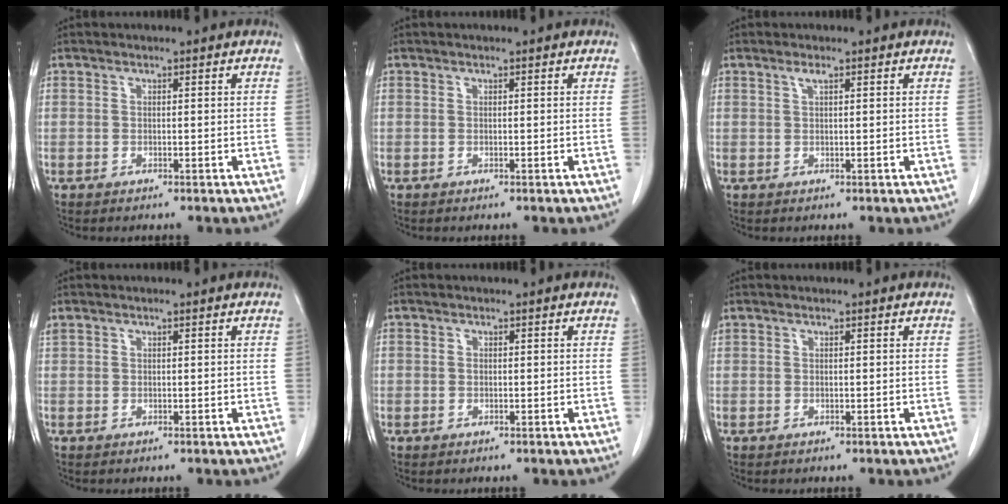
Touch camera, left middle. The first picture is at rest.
{"total": 0.0}
{"total": 1.0, "force": [0.6, 0.0, 0.8], "torque": [-0.020, 0.001, 0.011]}
{"total": 0.8, "force": [0.6, 0.4, 0.4], "torque": [-0.017, 0.016, 0.014]}
{"total": 0.6, "force": [0.0, 0.6, 0.1], "torque": [0.001, 0.003, -0.001]}
{"total": 0.0}